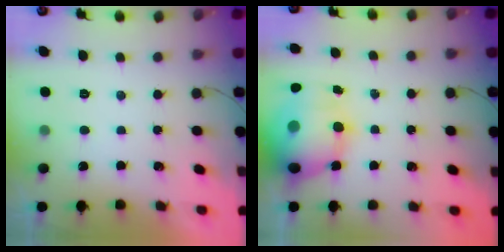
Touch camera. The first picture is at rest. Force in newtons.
{"total": 16.9, "press": 16.3, "slide": 4.5}